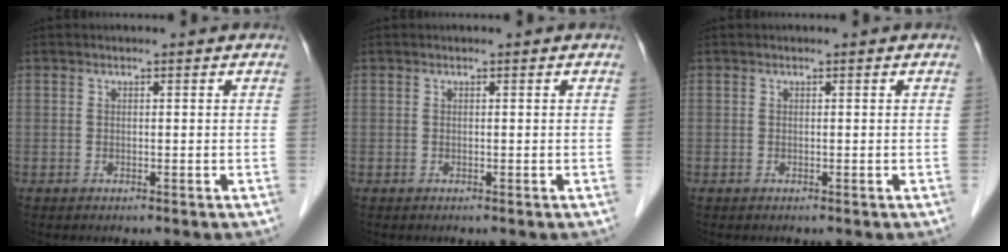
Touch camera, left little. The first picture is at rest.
{"total": 0.0}
{"total": 0.0}